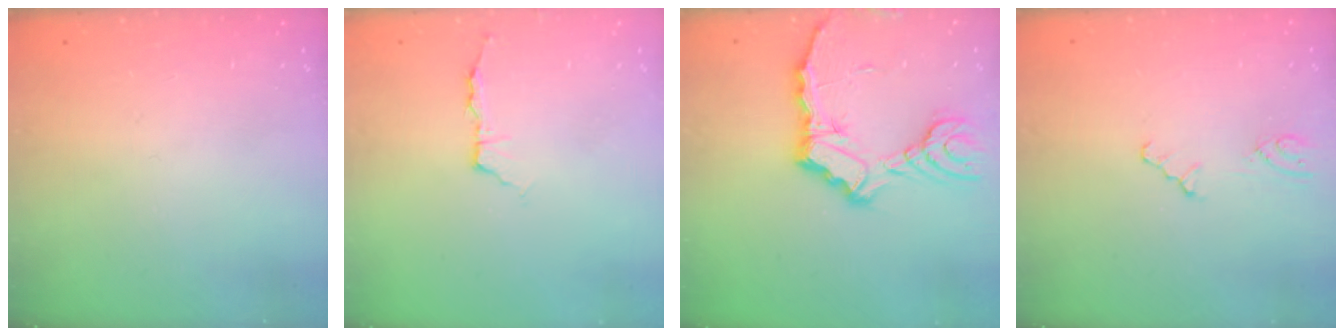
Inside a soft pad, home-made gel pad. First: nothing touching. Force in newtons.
{"total": 3.5, "press": 3.5, "slide": 0.5}
{"total": 11.2, "press": 11.1, "slide": 1.3}
{"total": 2.5, "press": 2.5, "slide": 0.5}